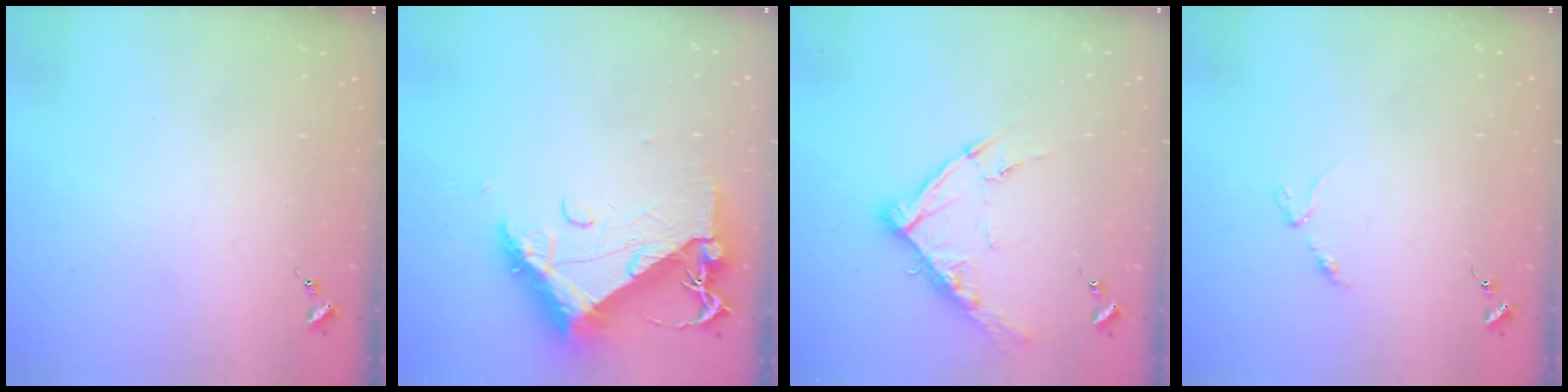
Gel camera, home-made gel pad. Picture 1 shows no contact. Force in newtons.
{"total": 13.1, "press": 13.1, "slide": 1.4}
{"total": 12.4, "press": 12.3, "slide": 1.0}
{"total": 2.9, "press": 2.8, "slide": 0.4}